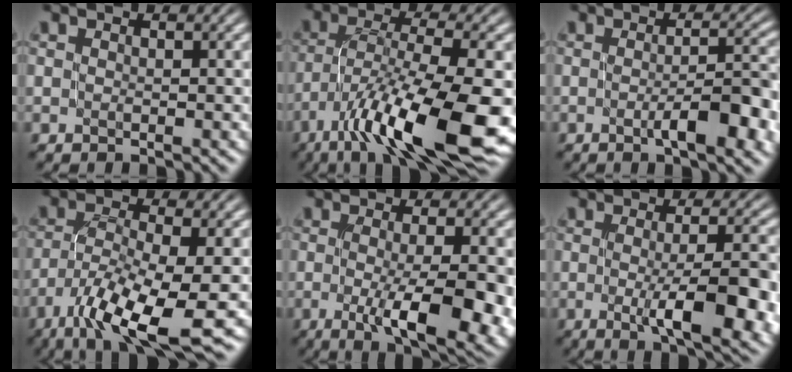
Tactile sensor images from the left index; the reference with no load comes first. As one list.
[{"total": 13.7, "force": [-7.3, 3.7, 11.0], "torque": [-0.199, -0.004, -0.122]}, {"total": 6.8, "force": [-1.7, 1.7, 6.4], "torque": [-0.091, 0.004, -0.023]}, {"total": 10.5, "force": [-5.9, 2.9, 8.1], "torque": [-0.151, -0.014, -0.103]}, {"total": 7.6, "force": [-2.0, 2.0, 7.1], "torque": [-0.107, -0.010, -0.028]}, {"total": 9.5, "force": [-2.1, 2.7, 8.9], "torque": [-0.116, -0.012, -0.024]}]